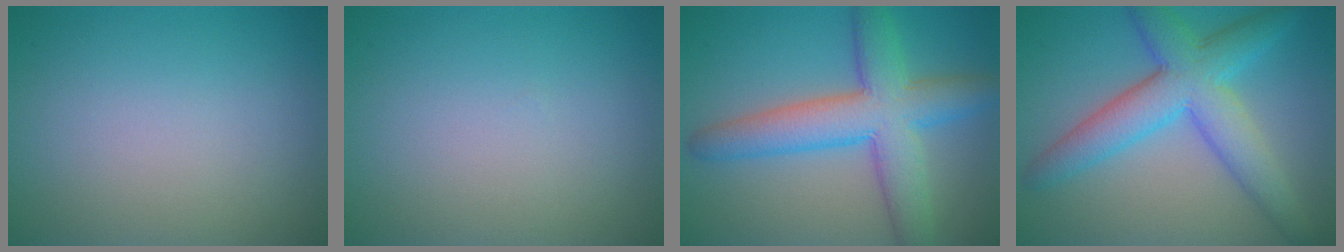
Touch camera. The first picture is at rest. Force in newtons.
{"total": 0.0}
{"total": 7.6, "press": 7.6, "slide": 0.1}
{"total": 7.2, "press": 7.2, "slide": 0.1}